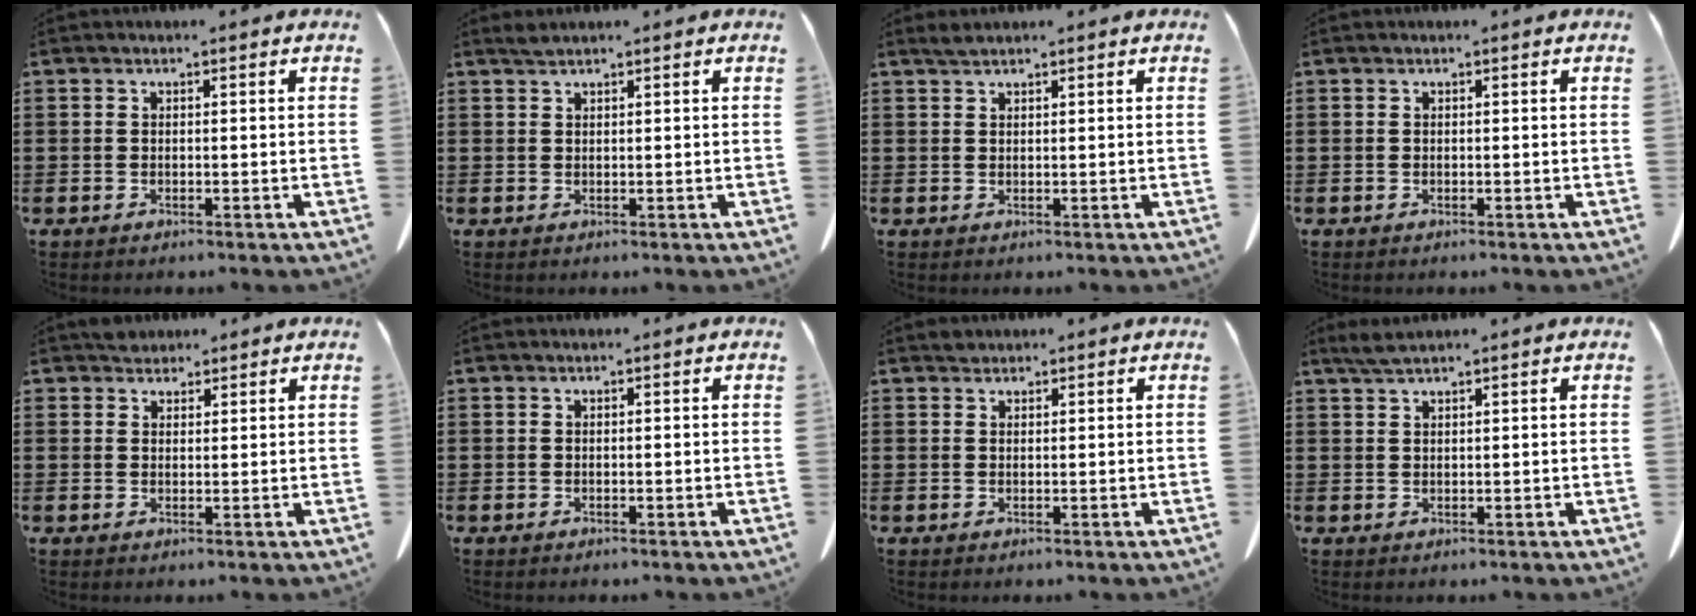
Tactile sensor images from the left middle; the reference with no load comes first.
{"total": 1.0, "force": [0.8, 0.1, 0.5], "torque": [-0.011, 0.000, 0.016]}
{"total": 1.2, "force": [1.1, 0.2, 0.6], "torque": [-0.013, 0.001, 0.020]}
{"total": 0.0}
{"total": 2.4, "force": [2.2, 1.1, 0.2], "torque": [-0.002, 0.002, 0.042]}
{"total": 0.0}
{"total": 1.0, "force": [0.9, 0.4, 0.0], "torque": [-0.004, 0.002, 0.019]}
{"total": 2.1, "force": [1.6, 0.2, 1.3], "torque": [-0.029, 0.000, 0.030]}